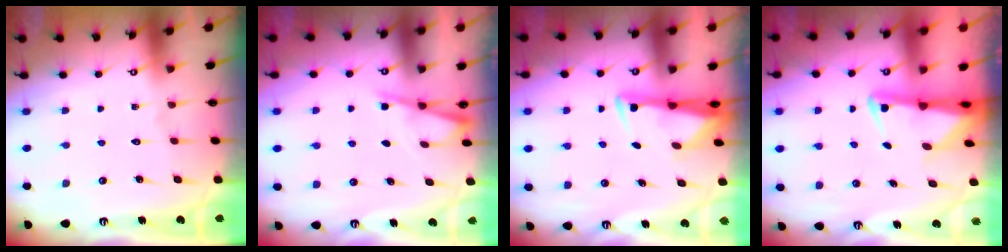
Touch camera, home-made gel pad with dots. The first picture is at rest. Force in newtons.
{"total": 3.0, "press": 3.0, "slide": 0.5}
{"total": 2.9, "press": 2.8, "slide": 0.9}
{"total": 2.5, "press": 2.5, "slide": 0.5}